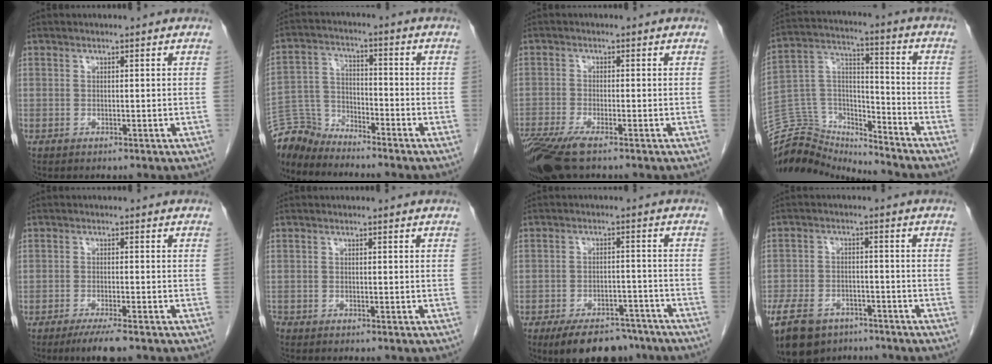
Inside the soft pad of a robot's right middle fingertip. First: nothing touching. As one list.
[{"total": 7.1, "force": [-7.0, 1.2, -0.2], "torque": [-0.008, 0.005, -0.139]}, {"total": 7.9, "force": [-5.5, 1.5, 5.5], "torque": [-0.104, -0.018, -0.102]}, {"total": 14.8, "force": [-14.5, 2.7, 0.5], "torque": [-0.017, 0.068, -0.257]}, {"total": 4.7, "force": [-3.4, 0.4, 3.2], "torque": [-0.053, -0.011, -0.054]}, {"total": 1.0, "force": [-0.8, 0.5, 0.1], "torque": [-0.009, -0.001, -0.017]}, {"total": 11.7, "force": [-9.2, 5.1, 5.3], "torque": [-0.066, 0.006, -0.138]}, {"total": 14.7, "force": [-9.6, 8.9, 6.7], "torque": [-0.171, -0.006, -0.145]}]